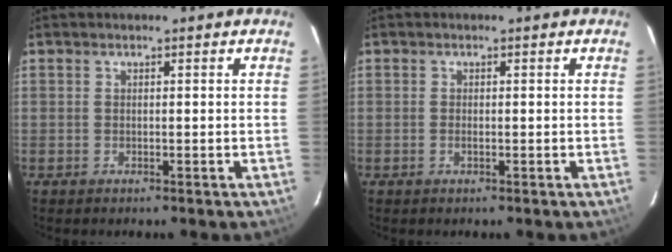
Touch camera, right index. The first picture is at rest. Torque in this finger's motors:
{"motor_torque": [-0.17, 0.28, -0.08, -0.01]}